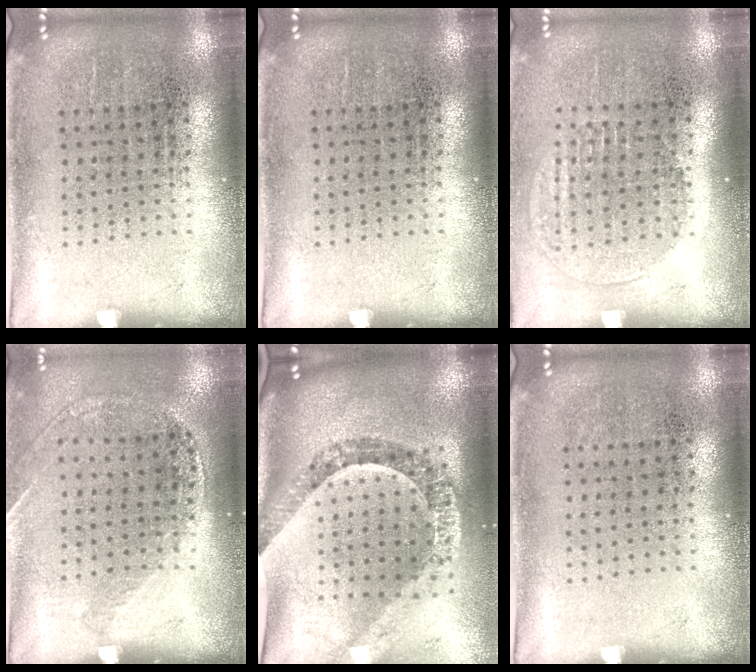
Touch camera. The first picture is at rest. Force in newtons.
{"total": 0.0}
{"total": 1.4, "press": 1.2, "slide": 0.6}
{"total": 1.1, "press": 1.1, "slide": 0.4}
{"total": 2.2, "press": 1.8, "slide": 1.3}
{"total": 0.0}